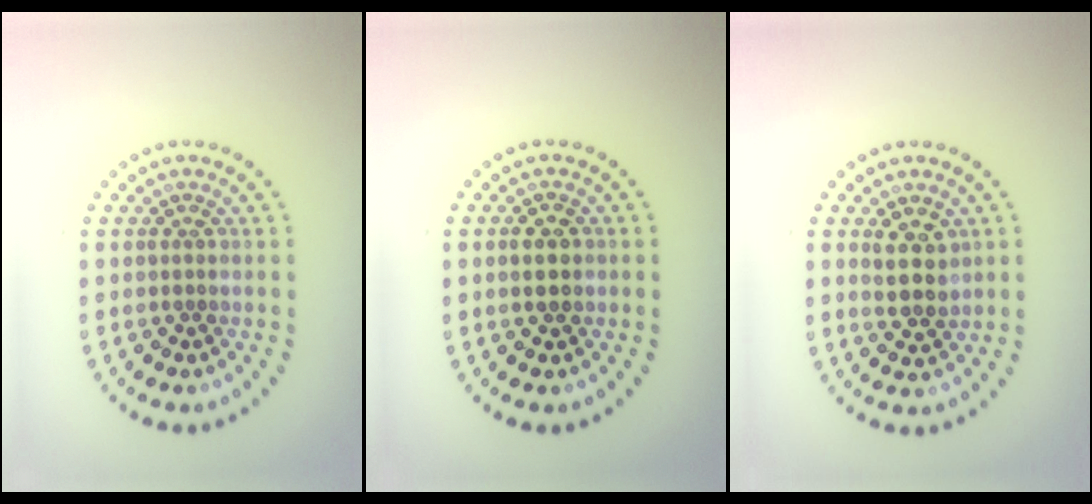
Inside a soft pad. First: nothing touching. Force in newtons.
{"total": 2.5, "press": 2.5, "slide": 0.3}
{"total": 2.8, "press": 2.7, "slide": 0.9}